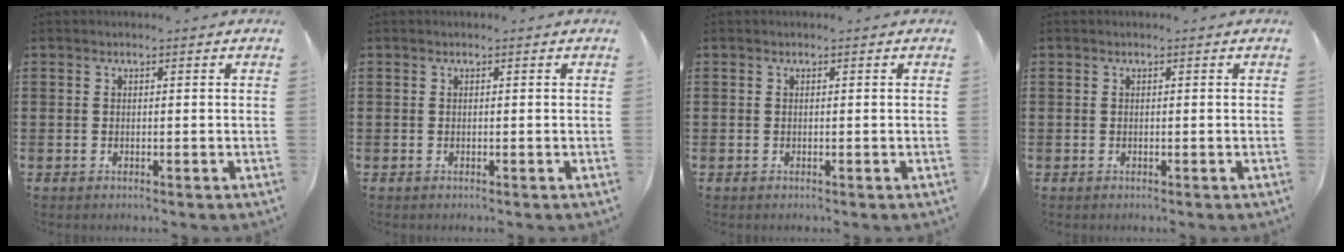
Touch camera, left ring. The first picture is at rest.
{"total": 0.0}
{"total": 0.0}
{"total": 0.0}